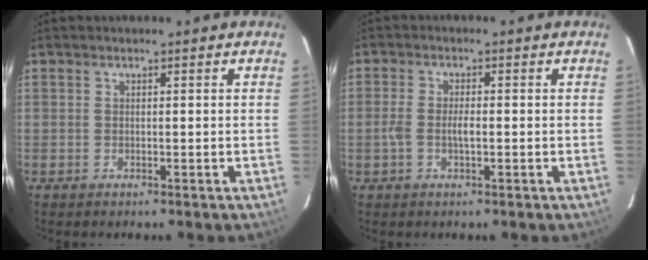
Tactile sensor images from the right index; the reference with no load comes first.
{"total": 3.4, "force": [-0.8, 1.1, 3.1], "torque": [-0.066, 0.001, -0.016]}